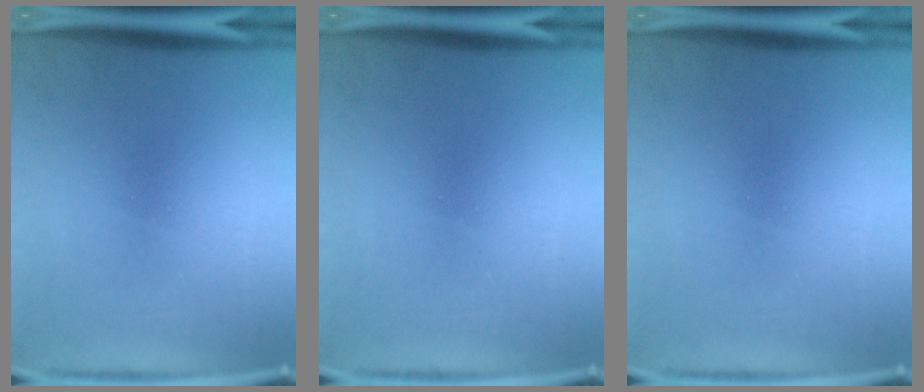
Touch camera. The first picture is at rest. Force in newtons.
{"total": 0.0}
{"total": 0.0}